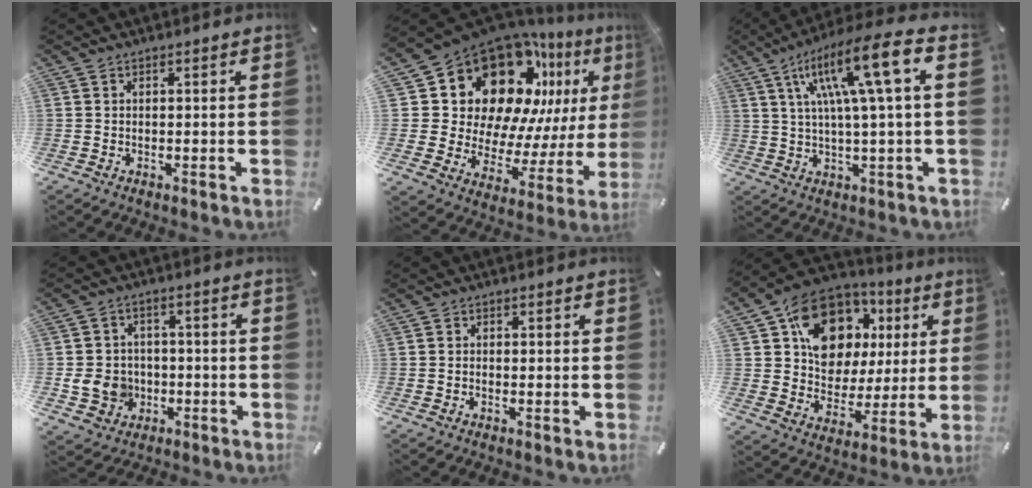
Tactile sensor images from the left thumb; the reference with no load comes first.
{"total": 20.3, "force": [11.5, 13.2, 10.2], "torque": [-0.168, -0.118, 0.213]}
{"total": 16.7, "force": [5.4, 2.8, 15.6], "torque": [-0.275, -0.011, 0.077]}
{"total": 8.8, "force": [-2.3, 7.7, 3.6], "torque": [-0.085, 0.021, -0.037]}
{"total": 0.8, "force": [-0.4, 0.4, 0.6], "torque": [-0.013, -0.001, -0.007]}
{"total": 16.1, "force": [6.8, 12.6, 7.4], "torque": [-0.125, -0.033, 0.127]}